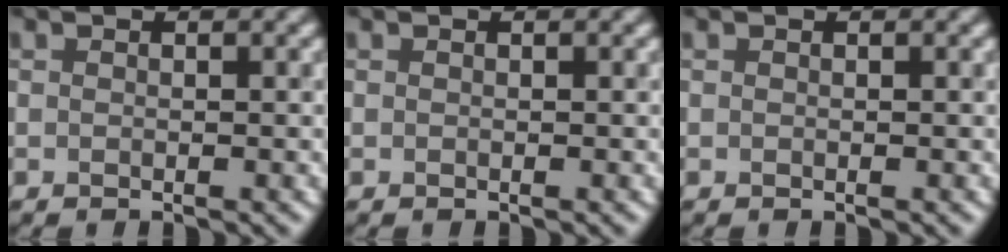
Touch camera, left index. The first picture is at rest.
{"total": 0.0}
{"total": 0.0}